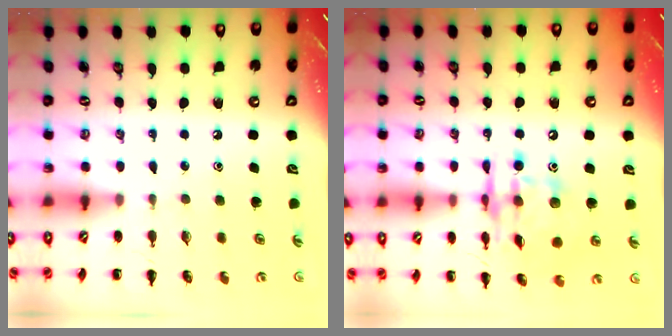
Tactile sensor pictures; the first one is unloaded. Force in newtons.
{"total": 14.9, "press": 14.5, "slide": 3.3}